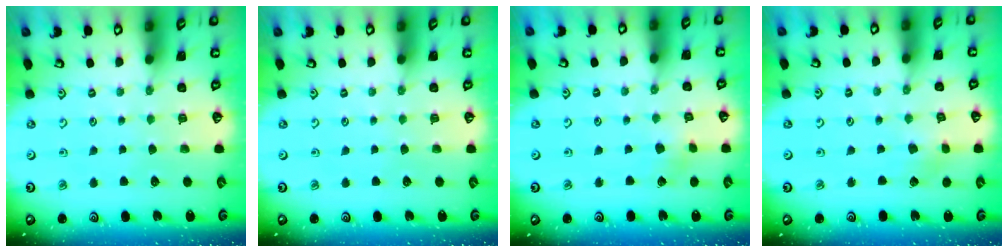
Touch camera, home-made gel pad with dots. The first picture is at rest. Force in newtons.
{"total": 0.0}
{"total": 2.3, "press": 2.2, "slide": 0.3}
{"total": 2.1, "press": 2.1, "slide": 0.3}